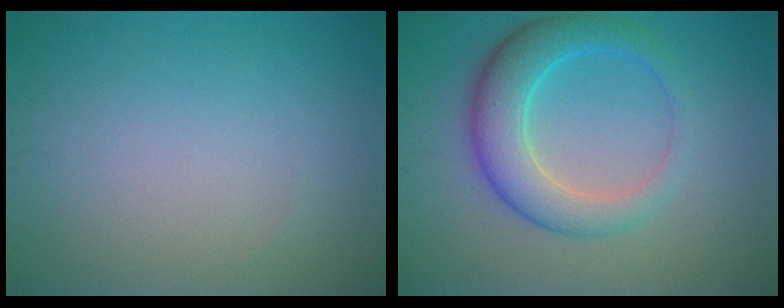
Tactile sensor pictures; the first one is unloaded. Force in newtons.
{"total": 5.6, "press": 5.6, "slide": 0.2}